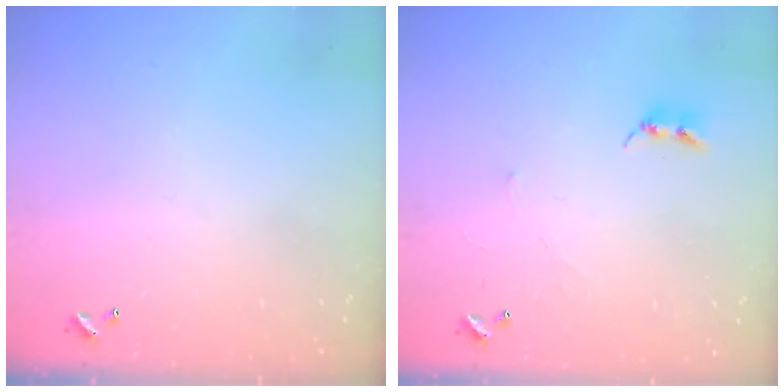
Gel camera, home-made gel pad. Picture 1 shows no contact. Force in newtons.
{"total": 2.4, "press": 2.4, "slide": 0.2}